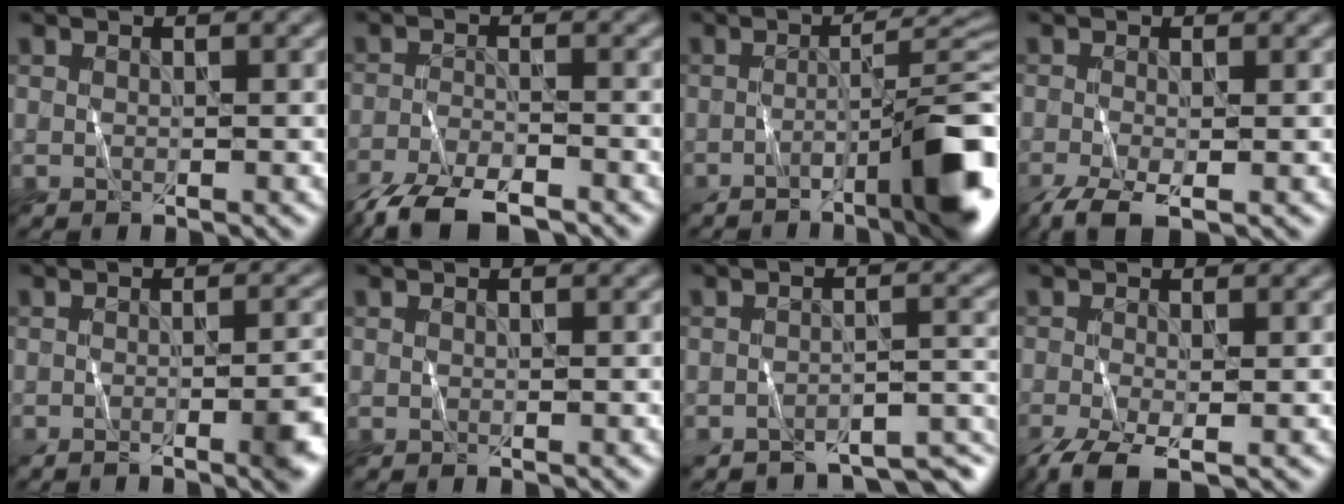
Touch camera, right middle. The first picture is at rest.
{"total": 6.3, "force": [-5.2, 1.4, 3.1], "torque": [-0.055, -0.011, -0.100]}
{"total": 8.1, "force": [-3.0, 1.3, 7.4], "torque": [-0.087, 0.016, -0.054]}
{"total": 3.0, "force": [-1.8, 0.7, 2.3], "torque": [-0.044, -0.003, -0.039]}
{"total": 3.7, "force": [-1.8, 0.9, 3.1], "torque": [-0.030, 0.000, -0.030]}
{"total": 0.0}
{"total": 5.1, "force": [-4.8, 0.8, 1.4], "torque": [-0.011, -0.013, -0.059]}
{"total": 3.8, "force": [-2.3, 1.0, 2.9], "torque": [-0.054, -0.005, -0.051]}